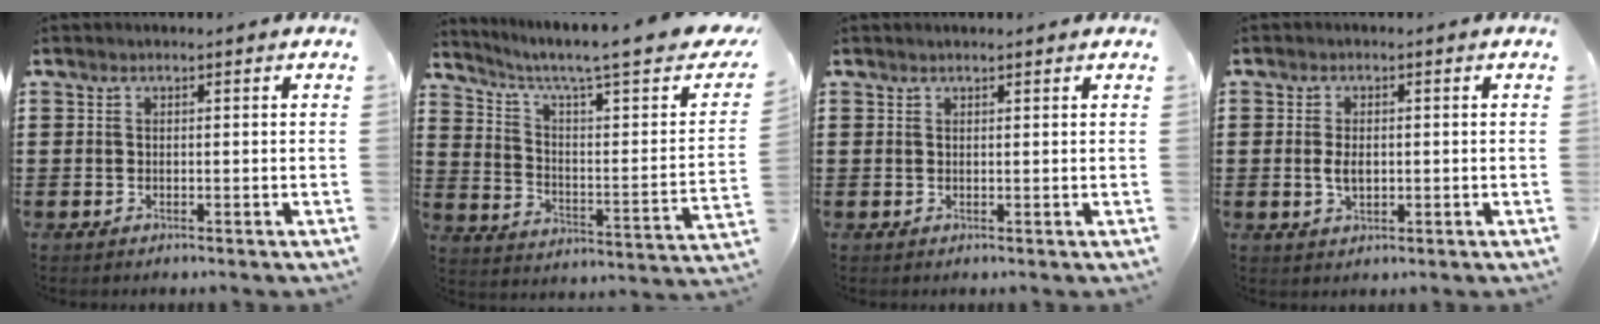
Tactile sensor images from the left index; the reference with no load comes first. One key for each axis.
{"total": 6.3, "fx": 4.3, "fy": 0.5, "fz": 4.7, "tx": -0.098, "ty": -0.036, "tz": 0.062}
{"total": 0.6, "fx": 0.5, "fy": 0.1, "fz": 0.3, "tx": -0.006, "ty": 0.001, "tz": 0.010}
{"total": 3.0, "fx": 0.0, "fy": 1.7, "fz": 2.5, "tx": -0.055, "ty": 0.003, "tz": -0.003}